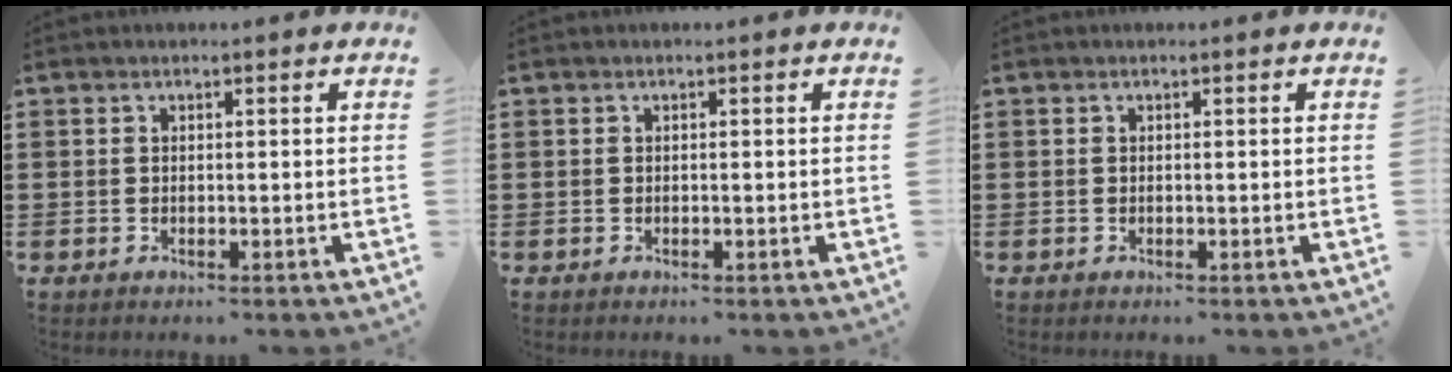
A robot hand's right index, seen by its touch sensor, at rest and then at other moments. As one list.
[{"total": 0.0}, {"total": 0.0}]